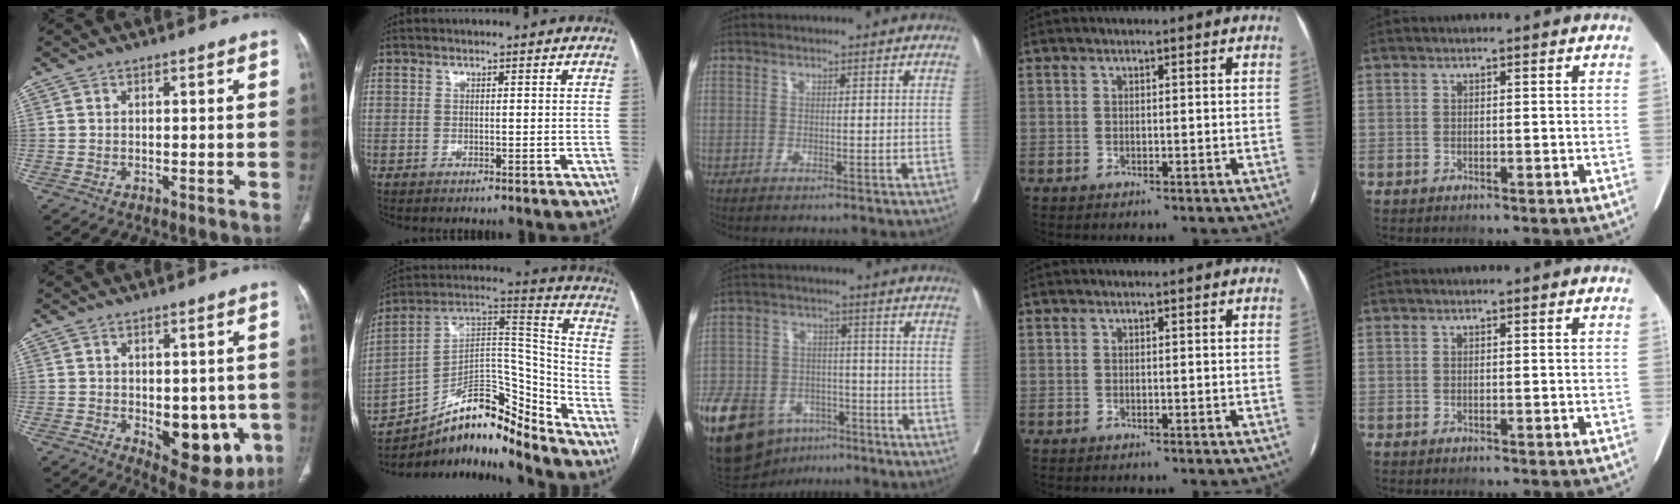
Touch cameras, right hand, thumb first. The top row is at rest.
{"thumb": {"total": 13.0, "force": [-3.2, 7.4, 10.2], "torque": [-0.085, -0.004, -0.023]}, "index": {"total": 16.4, "force": [-12.5, 5.1, 9.3], "torque": [-0.143, 0.068, -0.208]}, "middle": {"total": 19.8, "force": [-11.5, 12.0, 10.7], "torque": [-0.259, -0.001, -0.191]}}